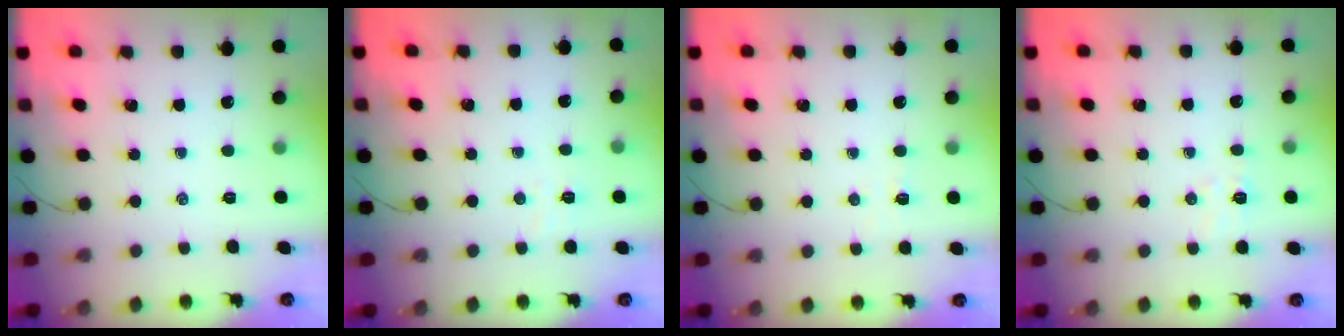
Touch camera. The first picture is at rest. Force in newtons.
{"total": 2.5, "press": 2.4, "slide": 0.8}
{"total": 2.6, "press": 2.5, "slide": 0.8}
{"total": 5.9, "press": 5.8, "slide": 1.1}